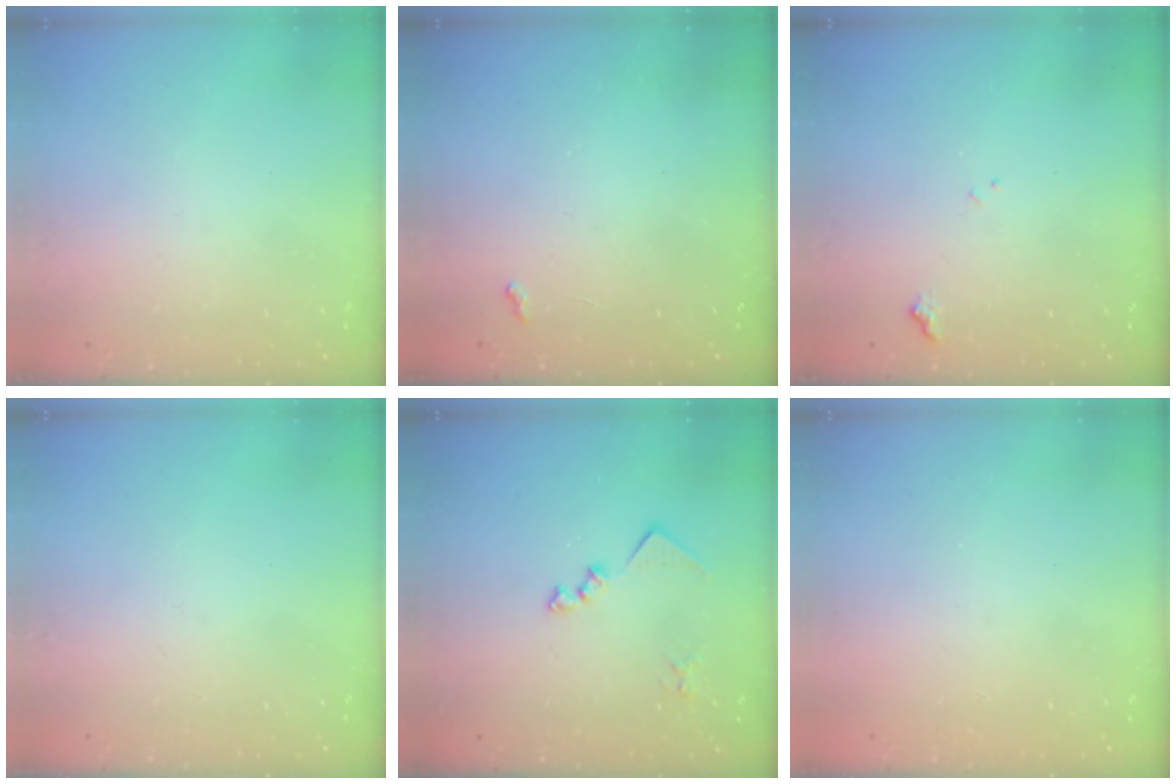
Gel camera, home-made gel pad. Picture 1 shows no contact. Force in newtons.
{"total": 2.8, "press": 2.8, "slide": 0.4}
{"total": 7.6, "press": 7.5, "slide": 1.1}
{"total": 0.0}
{"total": 10.9, "press": 10.9, "slide": 0.1}
{"total": 0.7, "press": 0.7, "slide": 0.2}